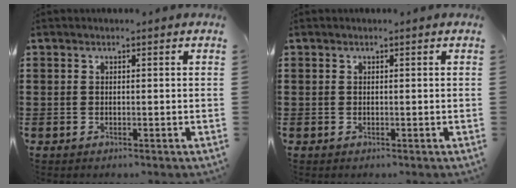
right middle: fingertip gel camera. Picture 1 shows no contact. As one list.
[{"total": 0.0}]